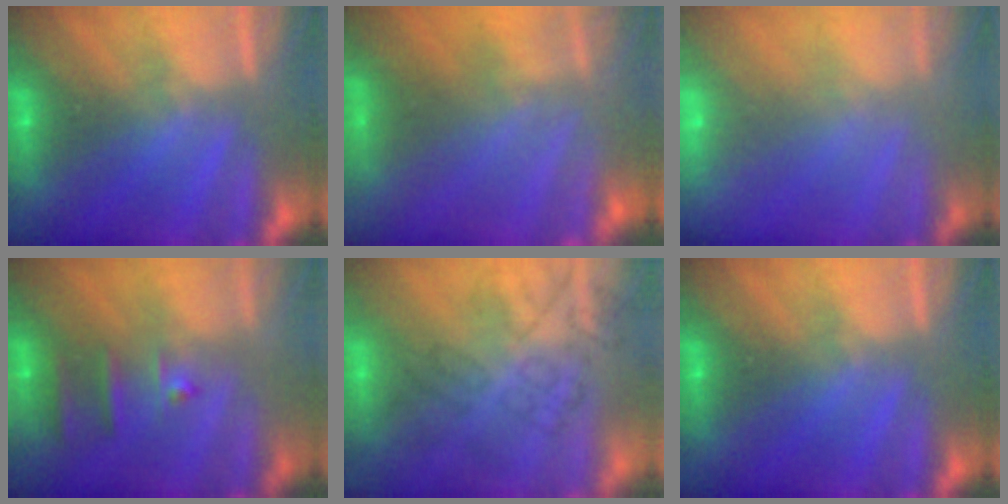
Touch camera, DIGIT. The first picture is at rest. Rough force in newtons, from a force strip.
{"total": 8.8}
{"total": 6.9}
{"total": 2.4}
{"total": 4.5}
{"total": 0.0}